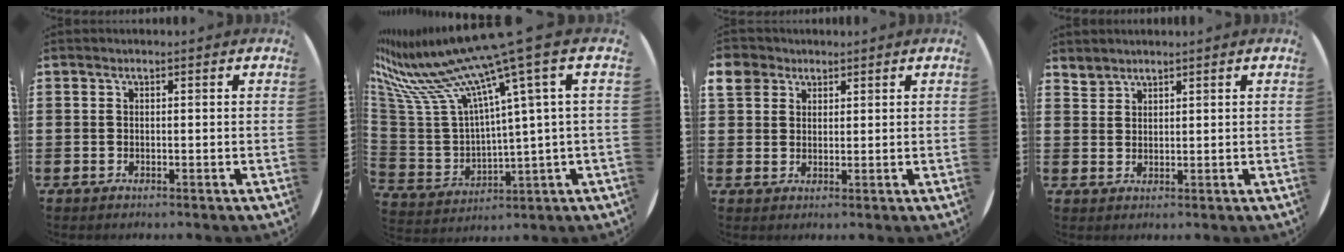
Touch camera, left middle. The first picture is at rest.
{"total": 16.6, "force": [11.1, 2.4, 12.0], "torque": [-0.288, -0.074, 0.178]}
{"total": 3.7, "force": [2.4, 2.8, 0.6], "torque": [-0.015, 0.010, 0.045]}
{"total": 2.1, "force": [2.1, 0.4, -0.4], "torque": [0.004, -0.004, 0.041]}